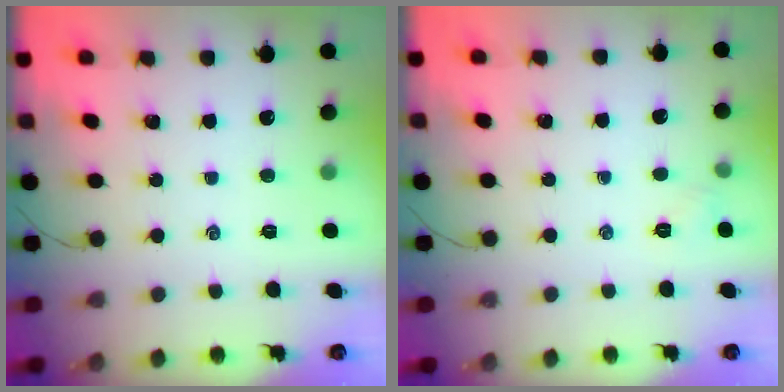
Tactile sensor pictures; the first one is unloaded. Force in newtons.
{"total": 2.9, "press": 2.7, "slide": 1.0}